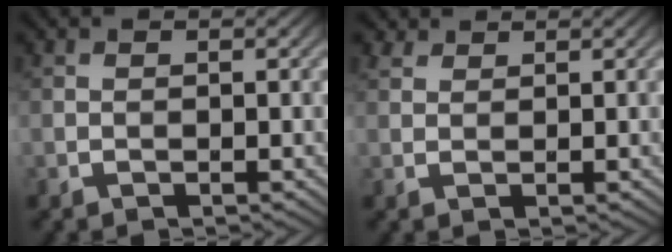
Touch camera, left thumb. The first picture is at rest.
{"total": 1.8, "force": [1.6, 0.7, 0.0], "torque": [-0.001, 0.006, 0.034]}